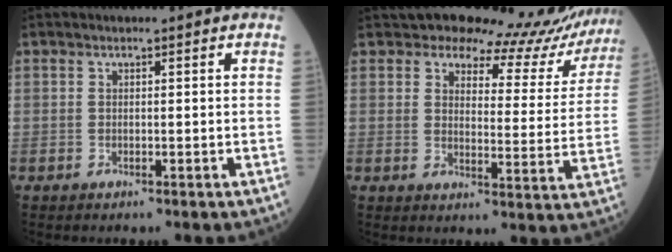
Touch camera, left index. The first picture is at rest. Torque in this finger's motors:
{"motor_torque": [1.22, -0.92, 0.18, 0.02]}